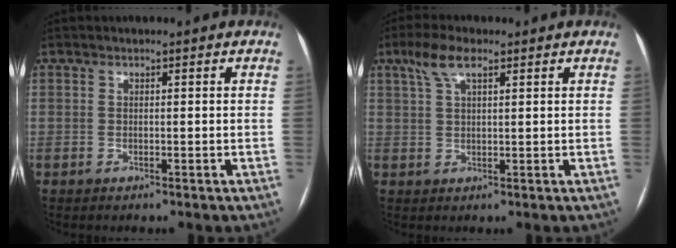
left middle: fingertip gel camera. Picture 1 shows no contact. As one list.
[{"total": 4.6, "force": [2.7, 1.2, 3.5], "torque": [-0.081, 0.019, 0.056]}]